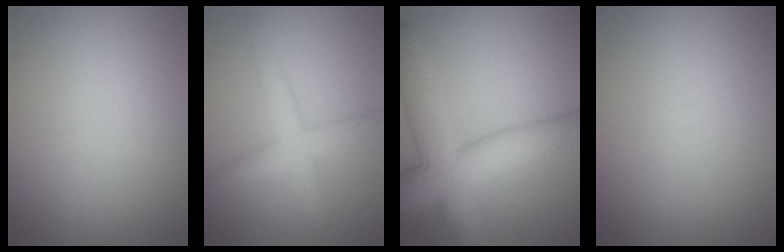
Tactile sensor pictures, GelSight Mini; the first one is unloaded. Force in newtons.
{"total": 3.0, "press": 3.0, "slide": 0.1}
{"total": 10.0, "press": 10.0, "slide": 0.3}
{"total": 0.0}